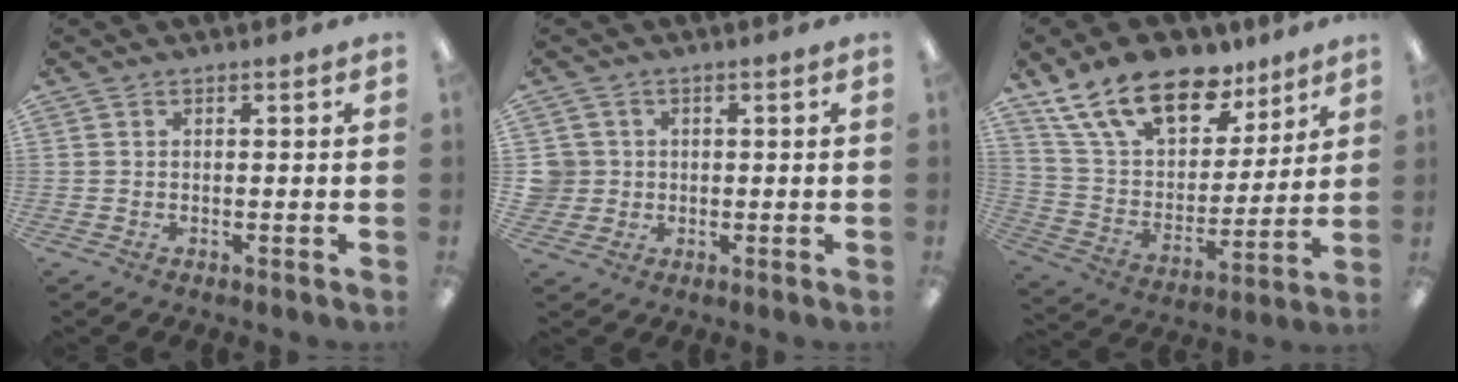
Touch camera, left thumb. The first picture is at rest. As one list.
[{"total": 4.0, "force": [0.4, 4.0, 0.3], "torque": [-0.008, 0.006, 0.006]}, {"total": 21.0, "force": [13.9, 10.9, 11.4], "torque": [-0.202, -0.069, 0.250]}]